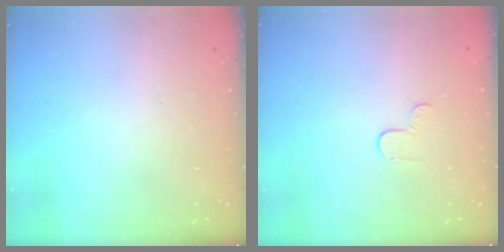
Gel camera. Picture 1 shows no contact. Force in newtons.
{"total": 3.3, "press": 3.3, "slide": 0.4}